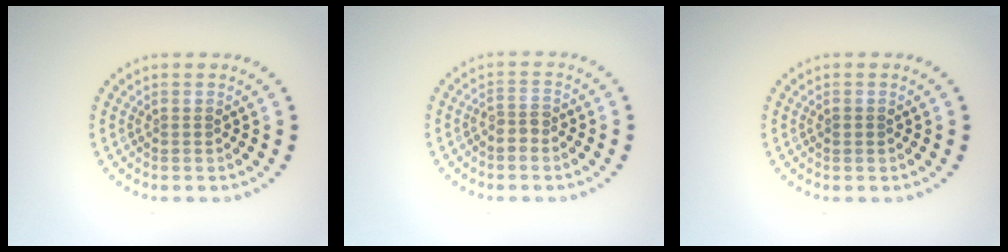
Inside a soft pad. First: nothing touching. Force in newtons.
{"total": 1.7, "press": 1.4, "slide": 1.0}
{"total": 0.7, "press": 0.7, "slide": 0.2}